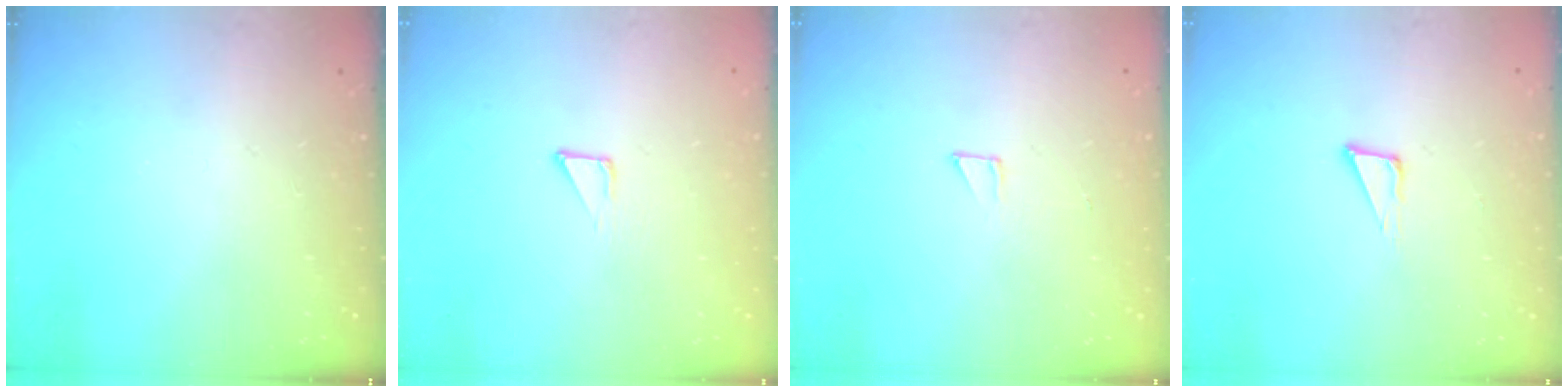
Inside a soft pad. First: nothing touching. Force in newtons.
{"total": 2.1, "press": 2.1, "slide": 0.1}
{"total": 2.1, "press": 2.1, "slide": 0.1}
{"total": 4.4, "press": 4.3, "slide": 0.8}